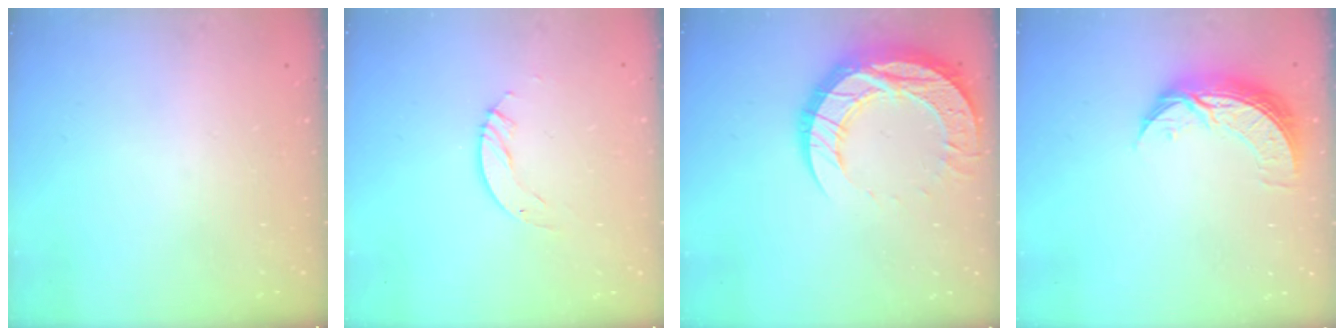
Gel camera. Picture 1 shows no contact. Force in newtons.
{"total": 4.0, "press": 4.0, "slide": 0.3}
{"total": 18.4, "press": 18.4, "slide": 1.6}
{"total": 9.0, "press": 9.0, "slide": 0.7}